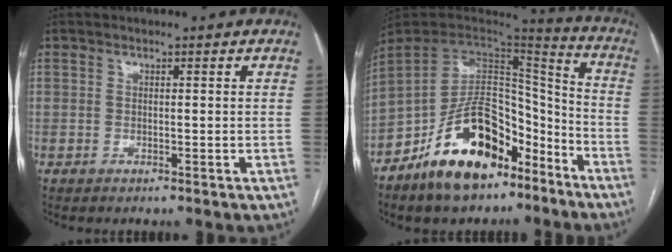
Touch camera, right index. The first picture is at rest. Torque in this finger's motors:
{"motor_torque": [1.11, -1.03, 0.28, 0.03]}